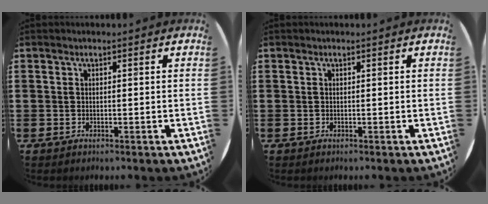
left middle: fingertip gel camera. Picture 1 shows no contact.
{"total": 0.0}